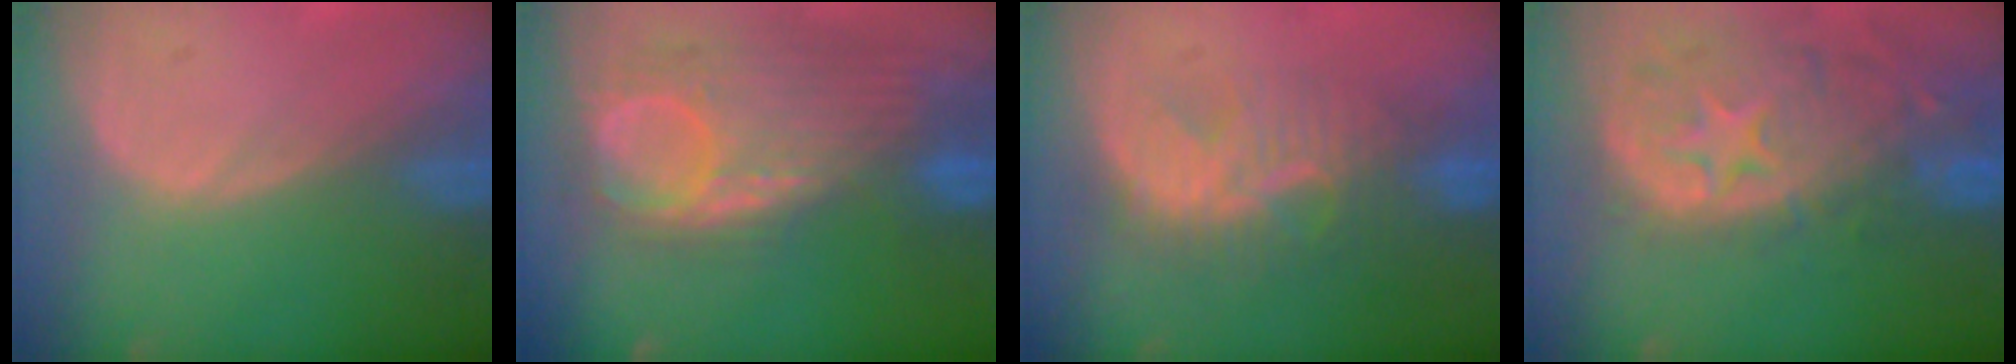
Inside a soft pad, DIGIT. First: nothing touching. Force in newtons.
{"total": 11.5, "press": 10.4, "slide": 4.9}
{"total": 8.0, "press": 7.8, "slide": 2.1}
{"total": 13.7, "press": 11.3, "slide": 7.9}